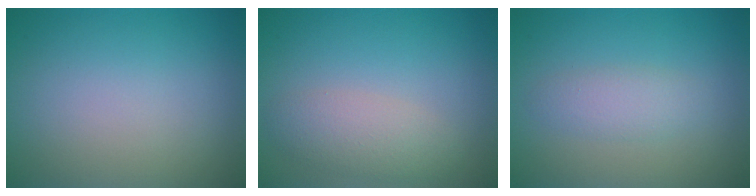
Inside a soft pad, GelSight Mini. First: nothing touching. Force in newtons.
{"total": 3.0, "press": 3.0, "slide": 0.1}
{"total": 2.0, "press": 2.0, "slide": 0.1}